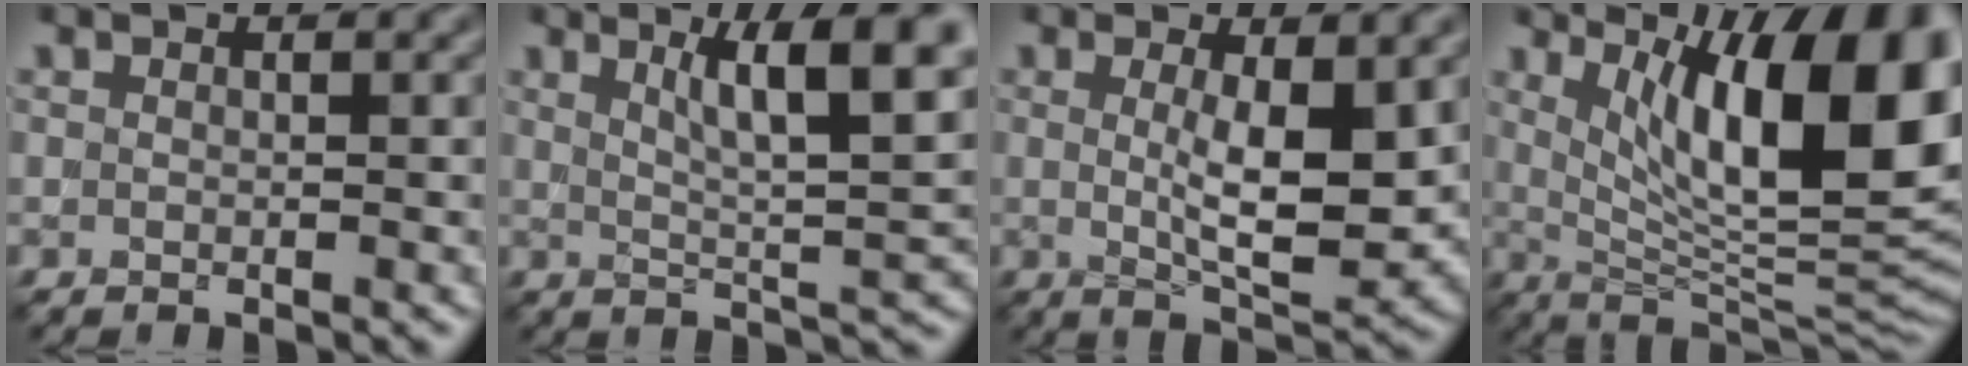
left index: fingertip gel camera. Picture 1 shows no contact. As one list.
[{"total": 9.0, "force": [4.3, 2.1, 7.6], "torque": [-0.097, 0.008, 0.069]}, {"total": 5.5, "force": [1.1, 1.4, 5.1], "torque": [-0.089, -0.010, 0.022]}, {"total": 14.9, "force": [5.5, 4.6, 13.1], "torque": [-0.158, -0.002, 0.089]}]